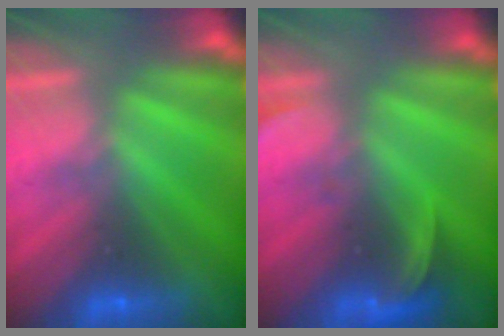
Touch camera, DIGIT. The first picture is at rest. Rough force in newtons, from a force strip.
{"total": 2.6}